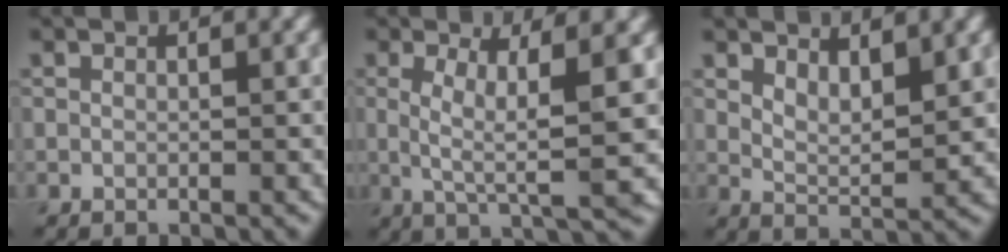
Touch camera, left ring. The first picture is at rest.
{"total": 5.9, "force": [0.8, 1.2, 5.8], "torque": [-0.101, -0.001, 0.015]}
{"total": 3.2, "force": [1.9, 1.2, 2.4], "torque": [-0.043, -0.010, 0.036]}